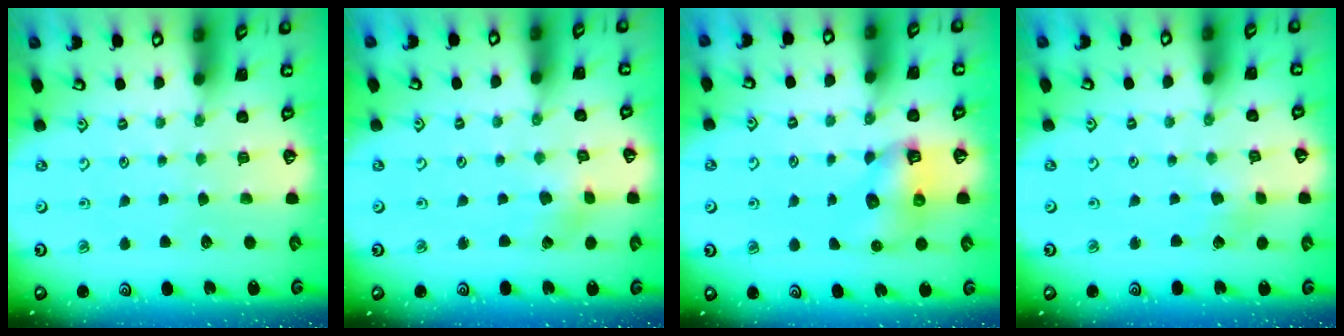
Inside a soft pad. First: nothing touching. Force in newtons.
{"total": 2.5, "press": 2.4, "slide": 0.4}
{"total": 6.9, "press": 6.8, "slide": 0.8}
{"total": 1.9, "press": 1.9, "slide": 0.3}